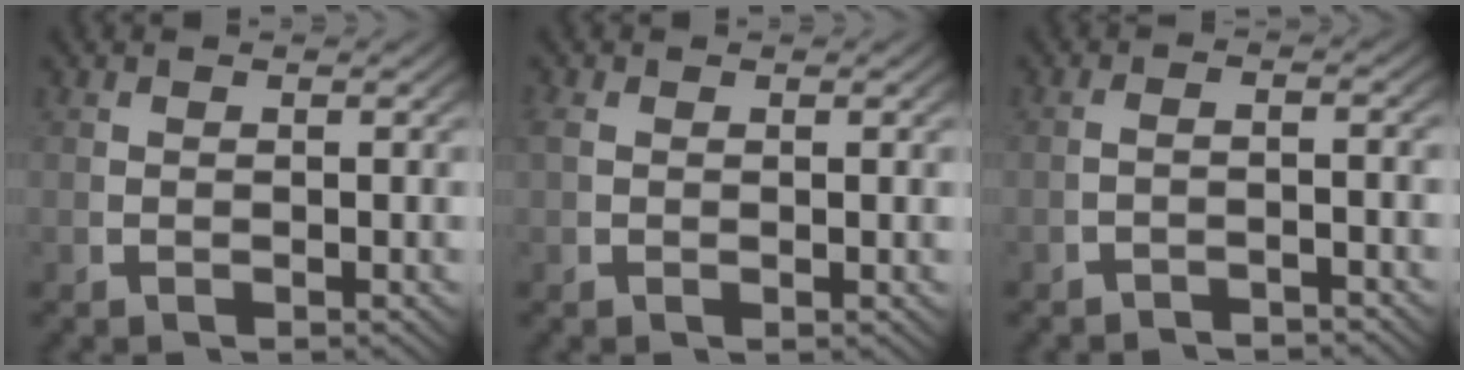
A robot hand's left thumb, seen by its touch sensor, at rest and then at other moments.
{"total": 0.9, "force": [0.4, 0.5, 0.6], "torque": [-0.020, -0.005, 0.013]}
{"total": 2.3, "force": [-2.2, 0.2, 0.7], "torque": [-0.016, -0.006, -0.034]}